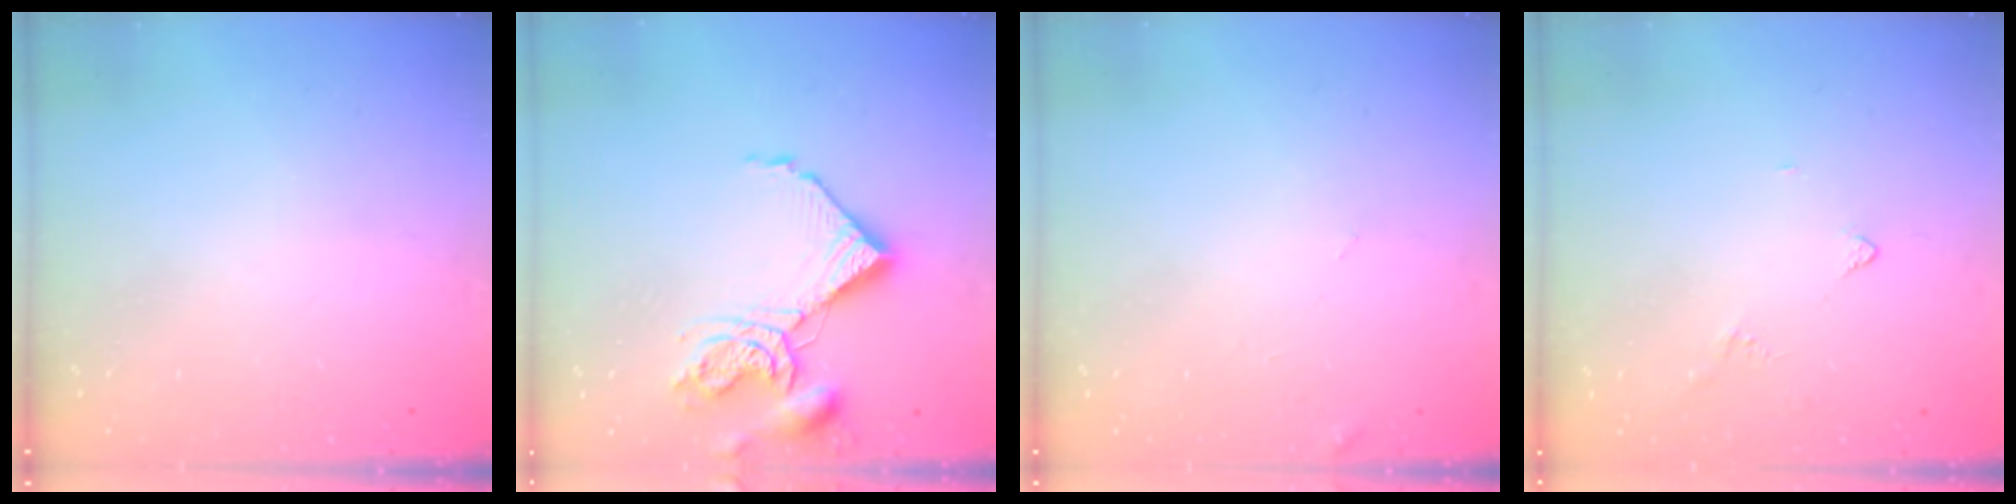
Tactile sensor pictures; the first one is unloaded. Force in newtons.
{"total": 12.5, "press": 12.4, "slide": 1.5}
{"total": 2.2, "press": 2.2, "slide": 0.2}
{"total": 2.9, "press": 2.9, "slide": 0.5}